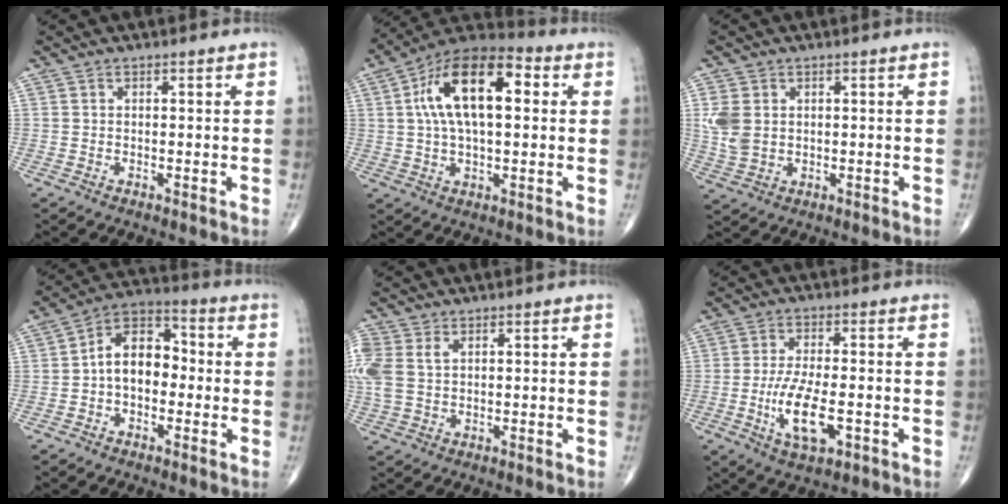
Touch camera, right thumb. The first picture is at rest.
{"total": 17.6, "force": [3.5, 8.6, 15.0], "torque": [-0.245, 0.026, 0.050]}
{"total": 7.6, "force": [0.8, 5.6, 5.1], "torque": [-0.115, 0.002, 0.021]}
{"total": 10.3, "force": [-0.8, 6.9, 7.6], "torque": [-0.096, 0.036, -0.032]}
{"total": 7.0, "force": [1.9, 4.6, 5.0], "torque": [-0.142, 0.015, 0.046]}
{"total": 9.4, "force": [-2.6, 3.7, 8.3], "torque": [-0.158, 0.000, -0.042]}